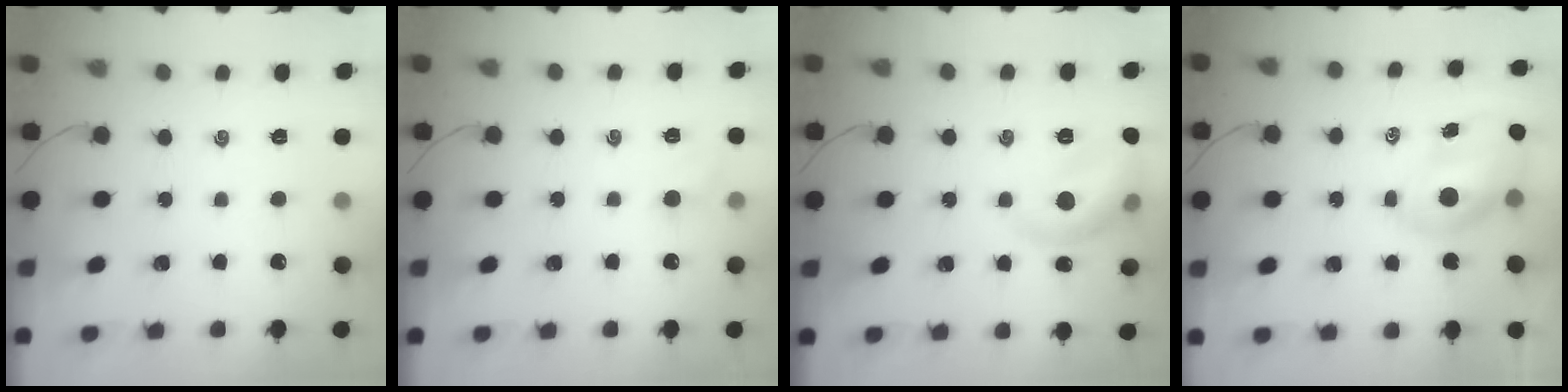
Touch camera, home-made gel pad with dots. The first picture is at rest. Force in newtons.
{"total": 4.4, "press": 4.3, "slide": 1.0}
{"total": 12.2, "press": 12.2, "slide": 1.0}
{"total": 7.9, "press": 7.8, "slide": 1.4}